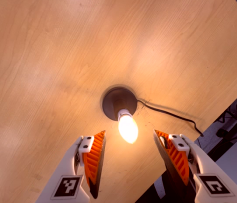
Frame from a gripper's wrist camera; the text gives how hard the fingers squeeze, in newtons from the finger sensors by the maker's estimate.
{"total": 0.0}